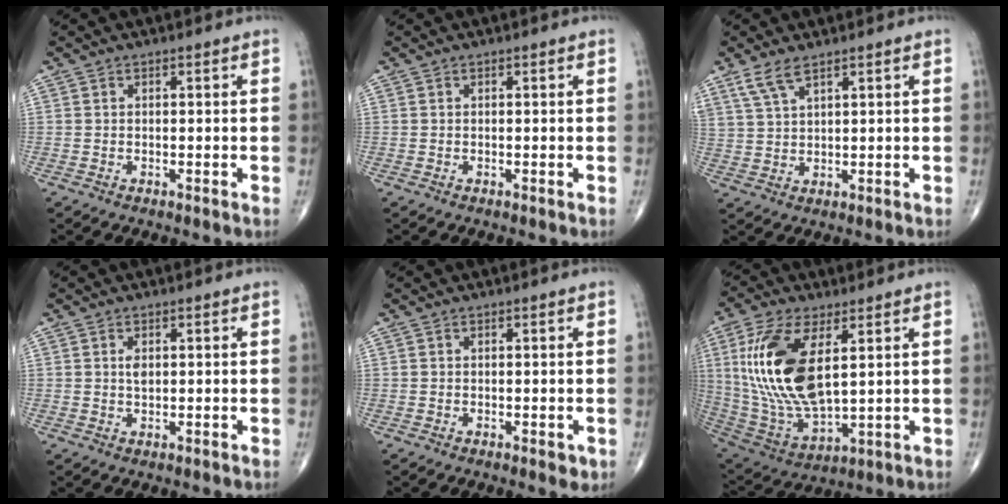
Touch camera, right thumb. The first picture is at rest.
{"total": 0.0}
{"total": 4.5, "force": [3.2, 1.2, 2.9], "torque": [-0.071, -0.007, 0.073]}
{"total": 1.8, "force": [0.4, 1.0, 1.4], "torque": [-0.024, -0.002, 0.008]}
{"total": 1.5, "force": [-0.4, 0.7, 1.2], "torque": [-0.007, -0.001, -0.006]}
{"total": 20.0, "force": [4.6, 9.1, 17.2], "torque": [-0.357, -0.025, 0.098]}